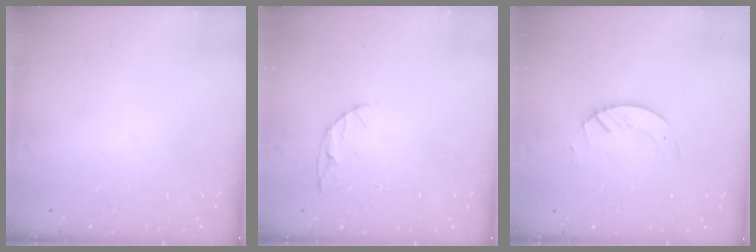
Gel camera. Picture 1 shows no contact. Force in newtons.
{"total": 5.0, "press": 5.0, "slide": 0.4}
{"total": 3.8, "press": 3.8, "slide": 0.3}